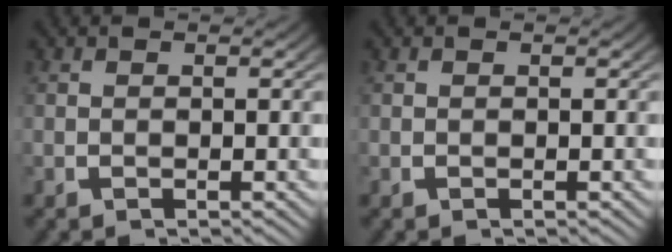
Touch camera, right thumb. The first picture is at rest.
{"total": 0.0}